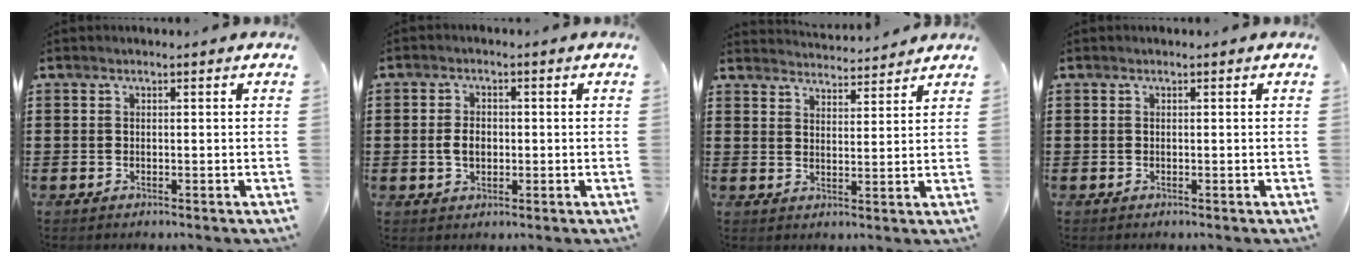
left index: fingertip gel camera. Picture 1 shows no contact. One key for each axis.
{"total": 3.4, "fx": -0.3, "fy": 2.1, "fz": 2.6, "tx": -0.051, "ty": 0.000, "tz": -0.010}
{"total": 3.4, "fx": 3.4, "fy": -0.1, "fz": -0.1, "tx": -0.010, "ty": -0.018, "tz": 0.062}
{"total": 0.0}